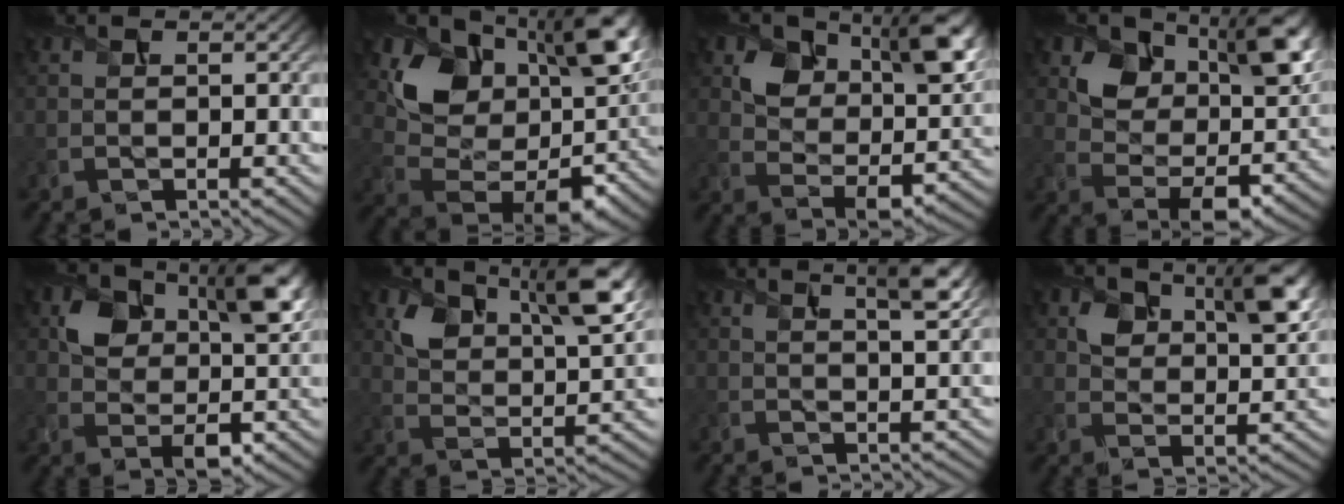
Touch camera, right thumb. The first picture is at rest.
{"total": 16.1, "force": [5.9, 10.7, 10.5], "torque": [-0.183, -0.003, 0.122]}
{"total": 10.4, "force": [4.5, 6.5, 6.7], "torque": [-0.118, -0.020, 0.082]}
{"total": 11.6, "force": [5.3, 7.2, 7.3], "torque": [-0.125, -0.015, 0.095]}
{"total": 9.3, "force": [2.9, 6.1, 6.3], "torque": [-0.107, -0.016, 0.055]}
{"total": 10.0, "force": [5.1, 5.2, 6.9], "torque": [-0.128, -0.011, 0.095]}
{"total": 5.6, "force": [3.1, 1.2, 4.5], "torque": [-0.068, 0.008, 0.051]}
{"total": 7.9, "force": [3.7, 4.6, 5.2], "torque": [-0.087, -0.015, 0.065]}